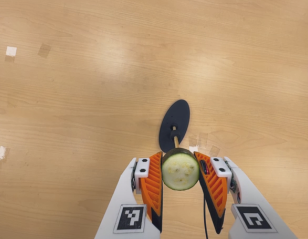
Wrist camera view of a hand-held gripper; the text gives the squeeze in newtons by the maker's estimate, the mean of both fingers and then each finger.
{"total": 8.6, "left": 7.5, "right": 9.6}